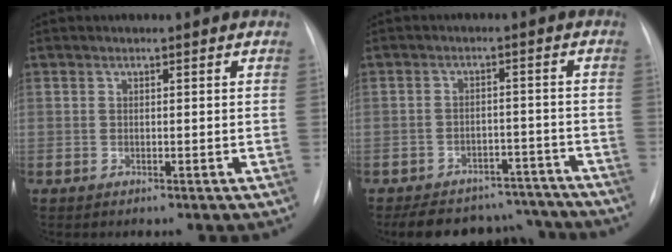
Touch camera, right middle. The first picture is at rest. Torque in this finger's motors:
{"motor_torque": [0.97, -0.98, 0.11, 0.04]}